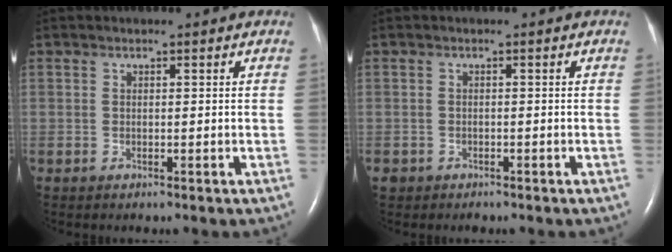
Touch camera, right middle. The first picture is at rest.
{"total": 2.2, "force": [-1.6, 1.3, 0.5], "torque": [-0.015, -0.002, -0.023]}